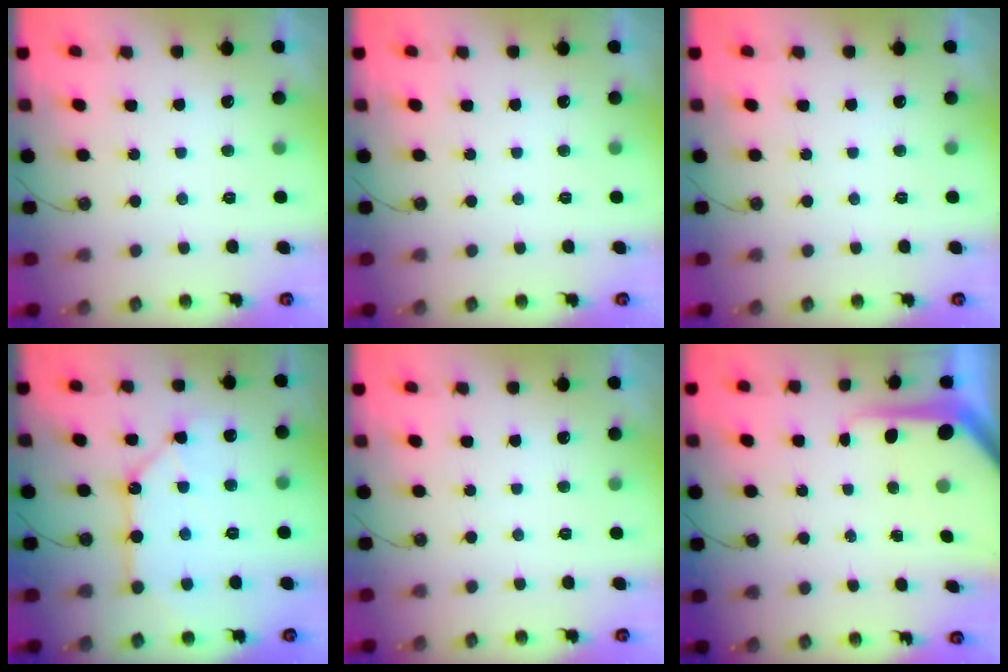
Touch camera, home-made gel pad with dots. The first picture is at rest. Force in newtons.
{"total": 0.0}
{"total": 0.0}
{"total": 12.5, "press": 12.5, "slide": 0.9}
{"total": 0.0}
{"total": 6.7, "press": 6.7, "slide": 0.3}